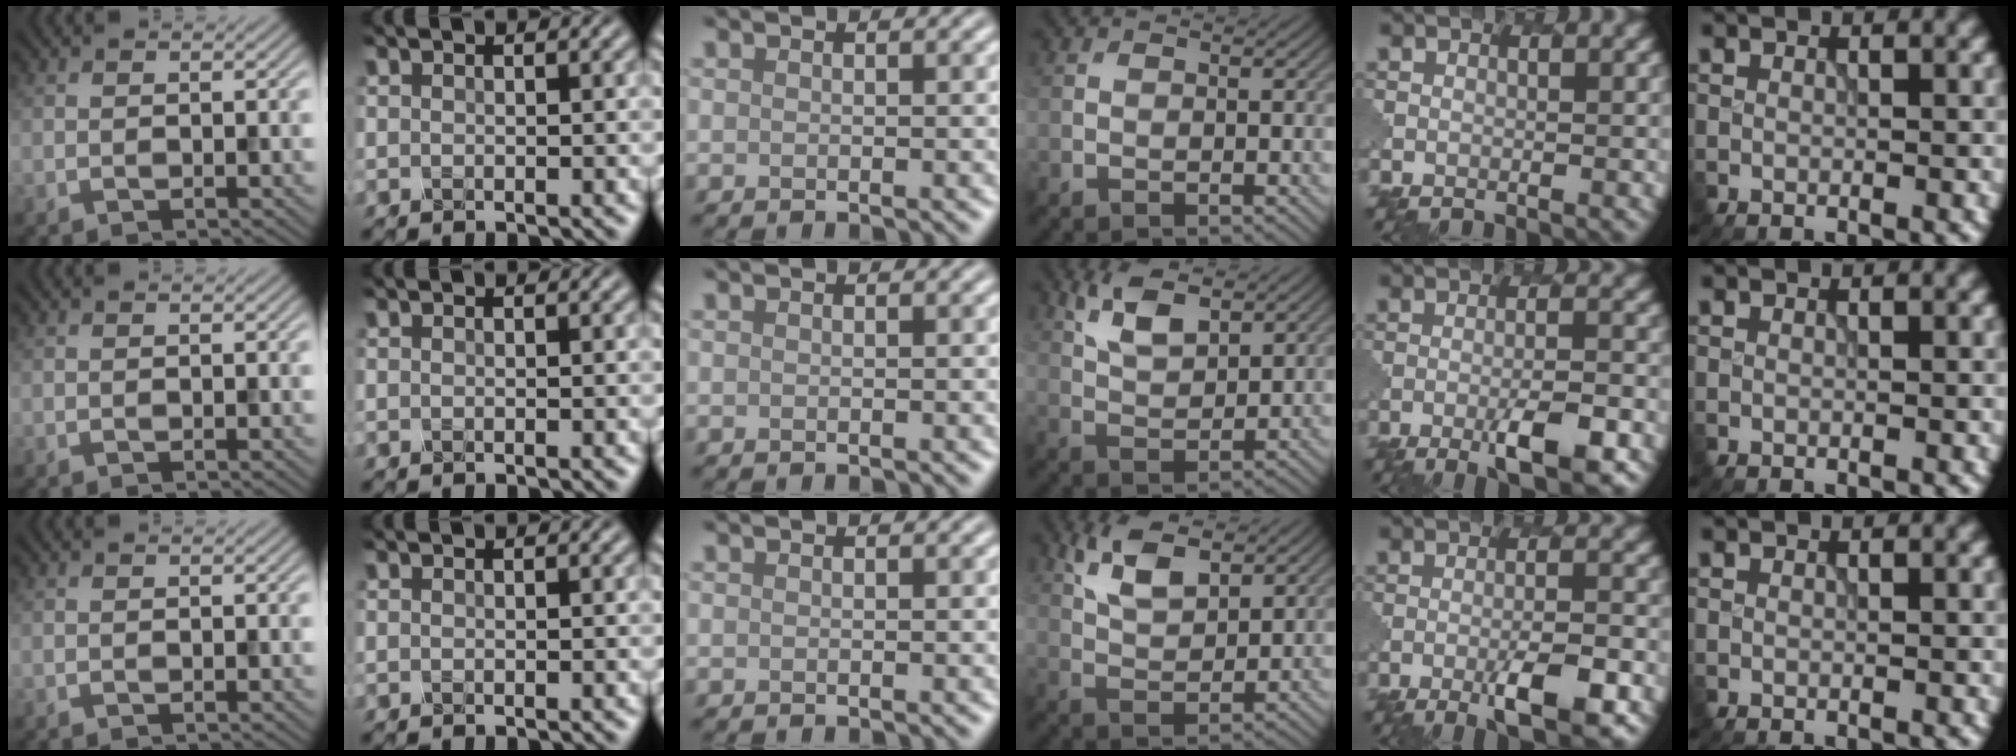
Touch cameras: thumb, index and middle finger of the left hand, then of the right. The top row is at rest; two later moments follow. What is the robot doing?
{"motion": "insert", "object": "pen bag"}